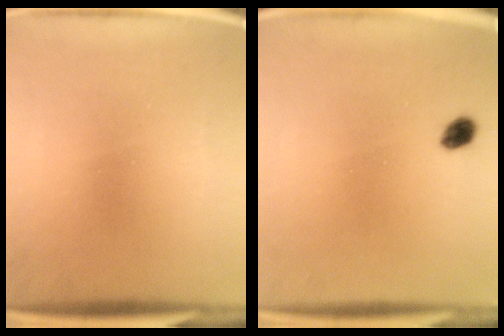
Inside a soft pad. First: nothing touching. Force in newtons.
{"total": 1.9}